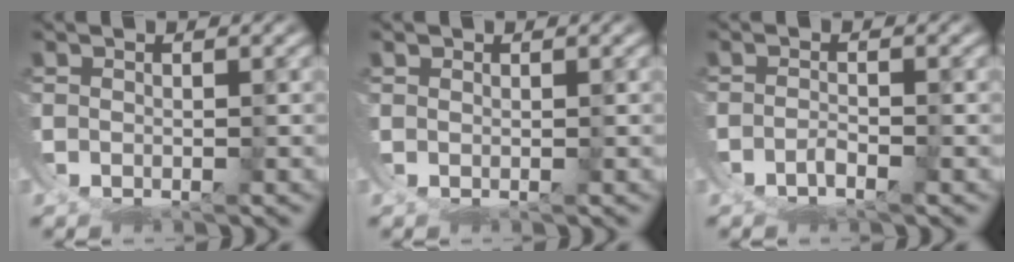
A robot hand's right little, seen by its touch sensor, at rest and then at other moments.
{"total": 0.7, "force": [0.6, -0.1, -0.3], "torque": [0.009, 0.002, 0.009]}
{"total": 3.0, "force": [-2.3, 1.7, 1.0], "torque": [-0.030, -0.022, -0.027]}